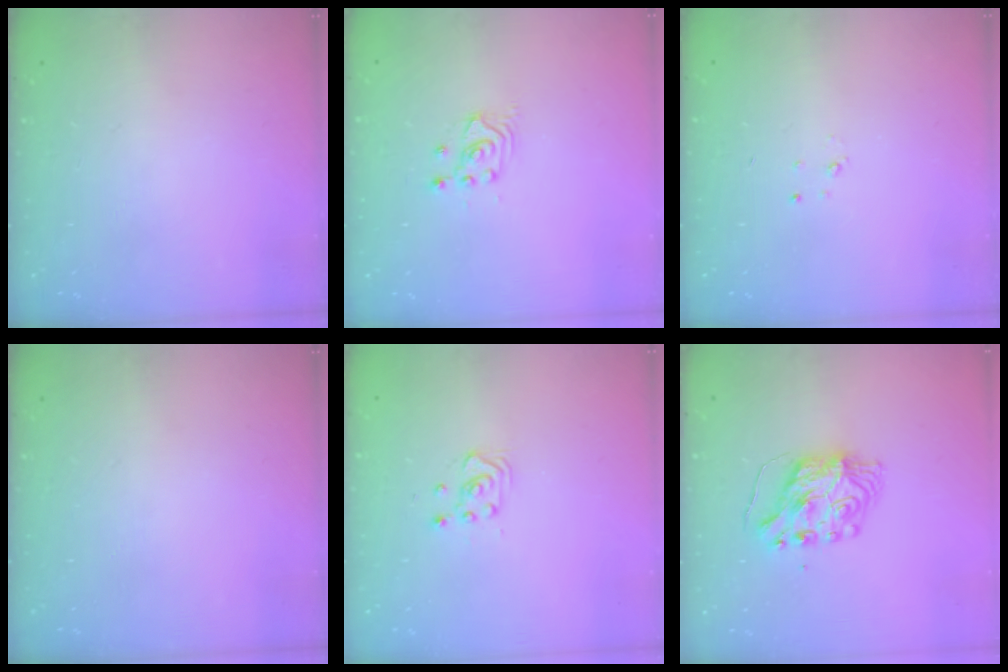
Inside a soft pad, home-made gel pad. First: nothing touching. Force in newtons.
{"total": 2.7, "press": 2.7, "slide": 0.2}
{"total": 2.3, "press": 2.3, "slide": 0.3}
{"total": 0.0}
{"total": 3.6, "press": 3.4, "slide": 1.1}
{"total": 7.2, "press": 7.2, "slide": 0.8}